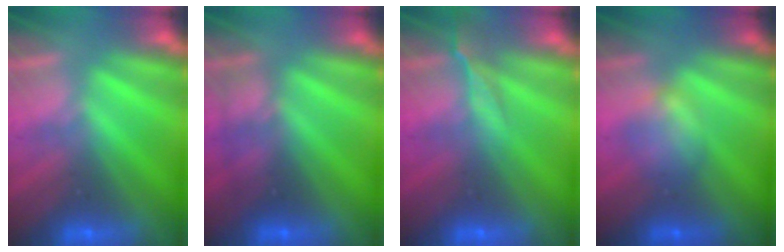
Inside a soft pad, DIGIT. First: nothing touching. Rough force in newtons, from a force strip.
{"total": 2.7}
{"total": 2.5}
{"total": 2.3}